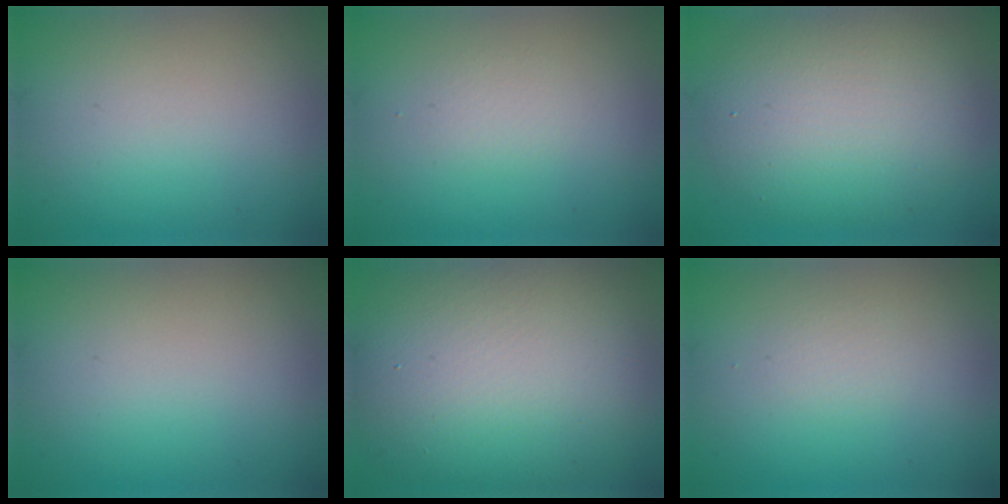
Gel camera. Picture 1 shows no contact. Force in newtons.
{"total": 0.9, "press": 0.9, "slide": 0.2}
{"total": 7.4, "press": 7.4, "slide": 0.4}
{"total": 0.0}
{"total": 13.9, "press": 13.8, "slide": 0.9}
{"total": 0.9, "press": 0.9, "slide": 0.1}